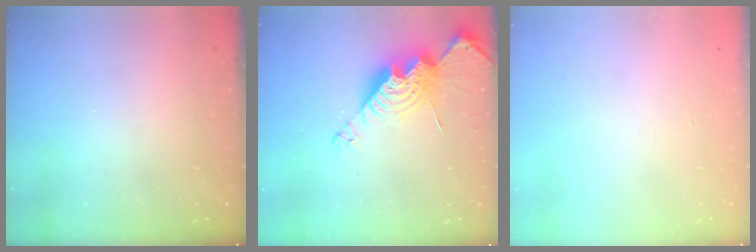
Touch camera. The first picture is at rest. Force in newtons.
{"total": 16.0, "press": 16.0, "slide": 1.0}
{"total": 0.0}